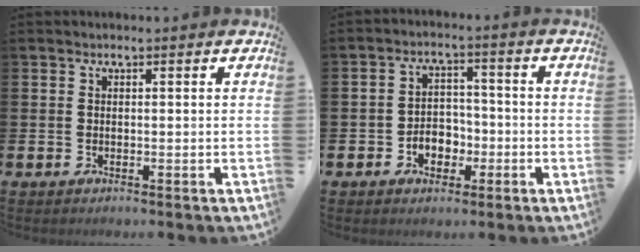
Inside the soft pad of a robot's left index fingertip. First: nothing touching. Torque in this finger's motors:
{"motor_torque": [0.69, 0.12, 0.14, 0.11]}